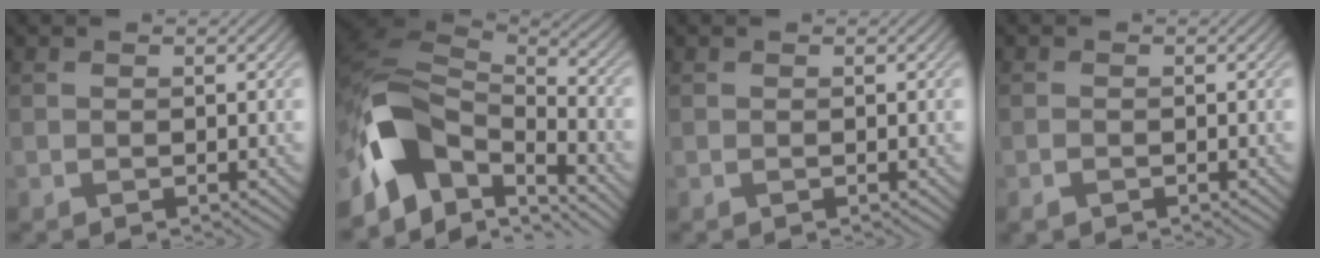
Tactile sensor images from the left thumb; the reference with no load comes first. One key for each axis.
{"total": 13.5, "fx": -5.9, "fy": 7.5, "fz": 9.6, "tx": -0.215, "ty": -0.013, "tz": -0.121}
{"total": 0.0}
{"total": 0.9, "fx": -0.8, "fy": 0.4, "fz": 0.4, "tx": -0.009, "ty": 0.002, "tz": -0.018}